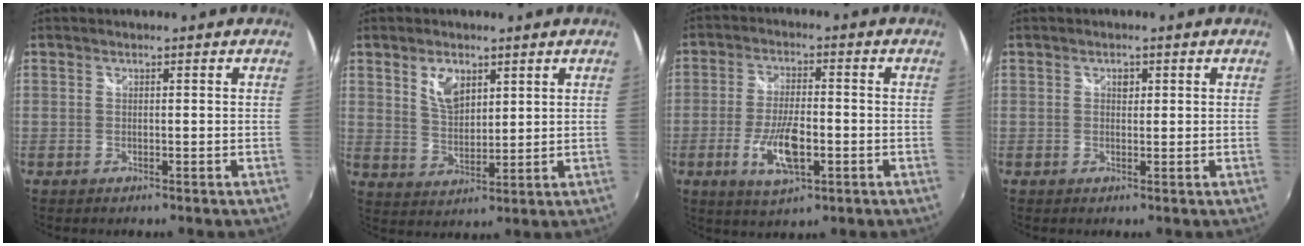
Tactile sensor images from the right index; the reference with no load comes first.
{"total": 6.4, "force": [3.3, 3.5, 4.2], "torque": [-0.071, 0.002, 0.064]}
{"total": 9.1, "force": [-2.9, 3.3, 8.0], "torque": [-0.162, -0.008, -0.052]}
{"total": 1.2, "force": [0.5, 1.0, 0.6], "torque": [-0.006, 0.004, 0.007]}